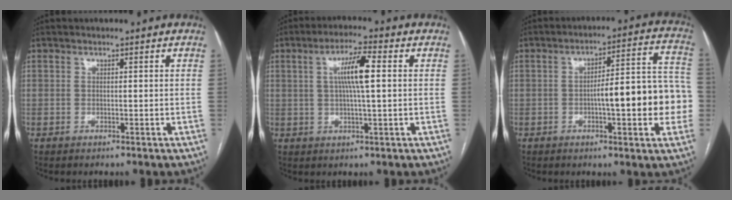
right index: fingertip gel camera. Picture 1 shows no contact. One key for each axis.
{"total": 7.1, "fx": 1.3, "fy": 0.5, "fz": 6.9, "tx": -0.127, "ty": 0.007, "tz": 0.021}
{"total": 14.4, "fx": -2.3, "fy": 2.9, "fz": 13.9, "tx": -0.179, "ty": 0.035, "tz": -0.027}